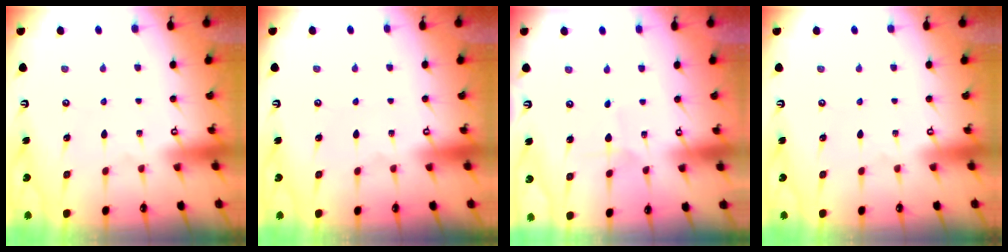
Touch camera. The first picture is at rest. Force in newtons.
{"total": 0.0}
{"total": 2.5, "press": 2.5, "slide": 0.1}
{"total": 0.0}